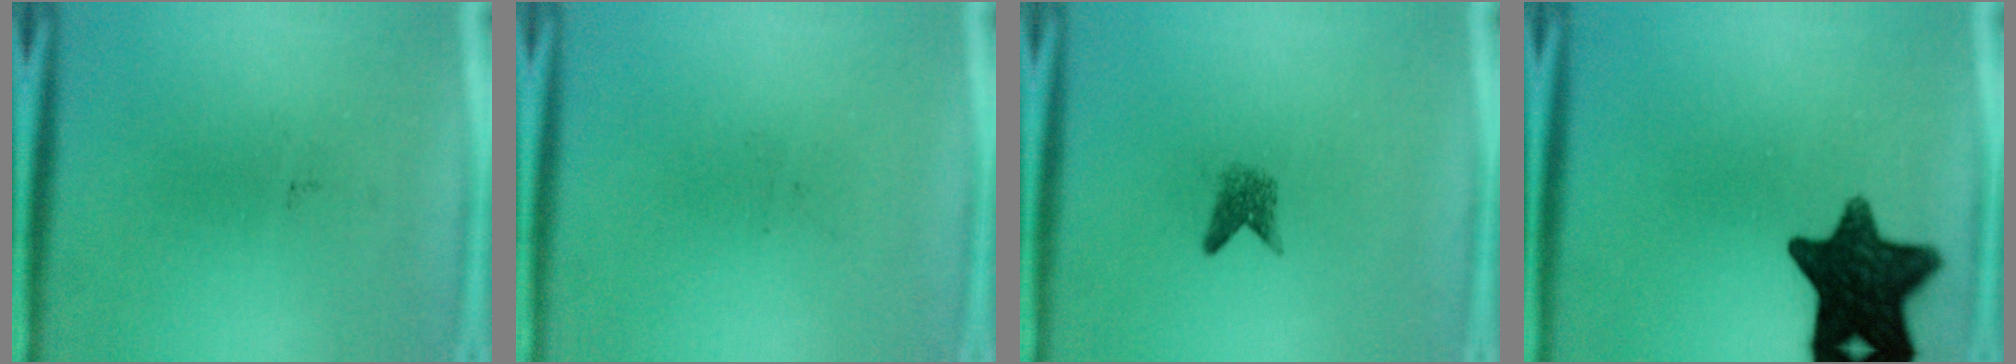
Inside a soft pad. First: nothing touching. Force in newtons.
{"total": 0.0}
{"total": 1.9}
{"total": 14.2}